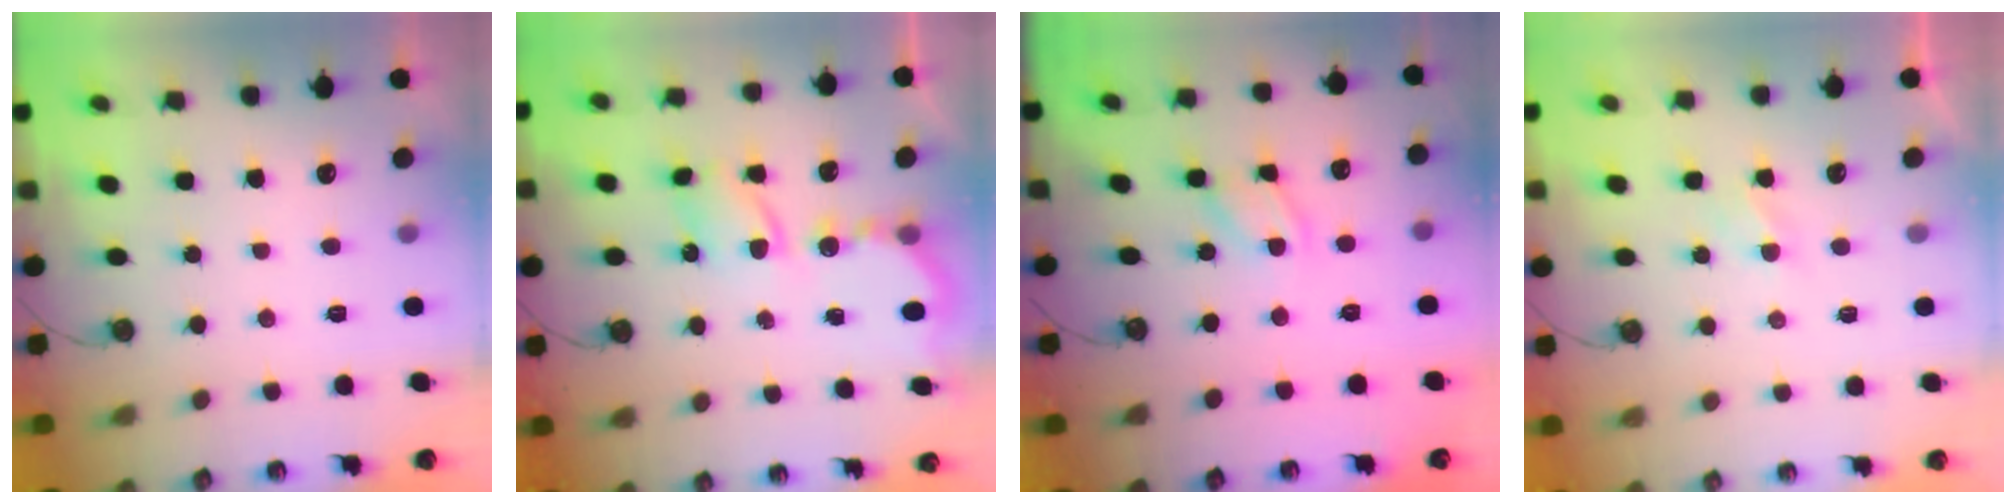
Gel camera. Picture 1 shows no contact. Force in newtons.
{"total": 6.1, "press": 6.0, "slide": 0.6}
{"total": 8.0, "press": 8.0, "slide": 0.5}
{"total": 2.8, "press": 2.7, "slide": 0.6}